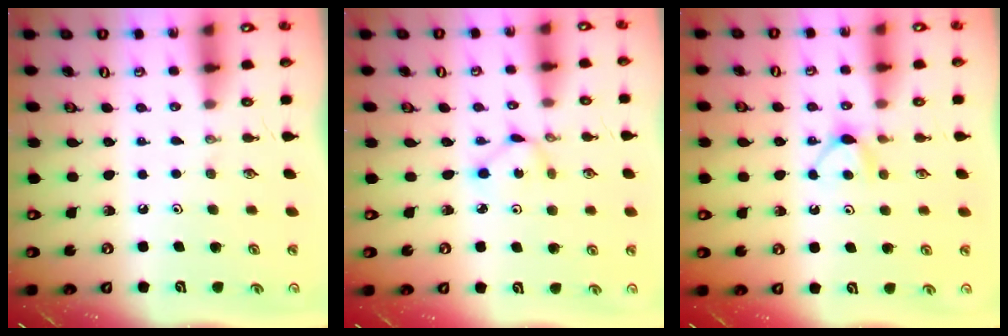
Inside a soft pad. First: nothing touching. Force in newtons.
{"total": 1.6, "press": 1.6, "slide": 0.2}
{"total": 4.1, "press": 4.0, "slide": 0.6}